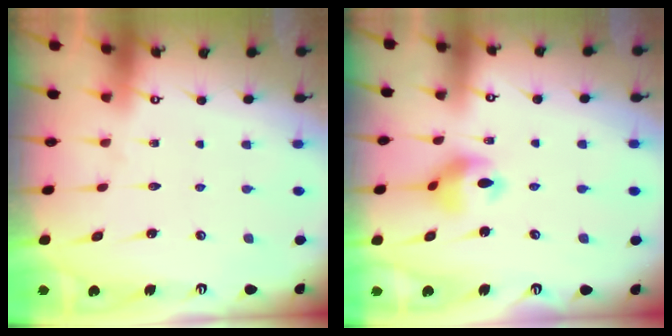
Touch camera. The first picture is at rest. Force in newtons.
{"total": 8.7, "press": 8.6, "slide": 1.1}